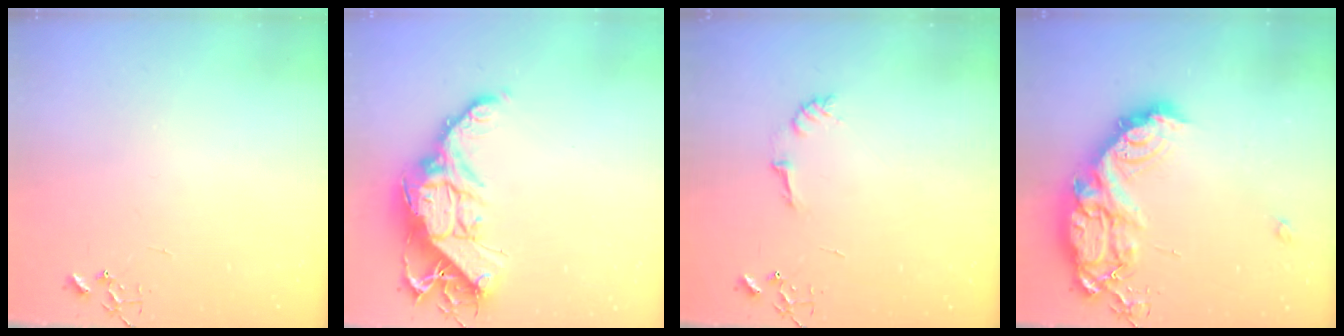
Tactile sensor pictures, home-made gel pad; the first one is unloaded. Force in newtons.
{"total": 17.2, "press": 17.1, "slide": 1.6}
{"total": 6.9, "press": 6.8, "slide": 0.9}
{"total": 22.1, "press": 22.0, "slide": 2.0}